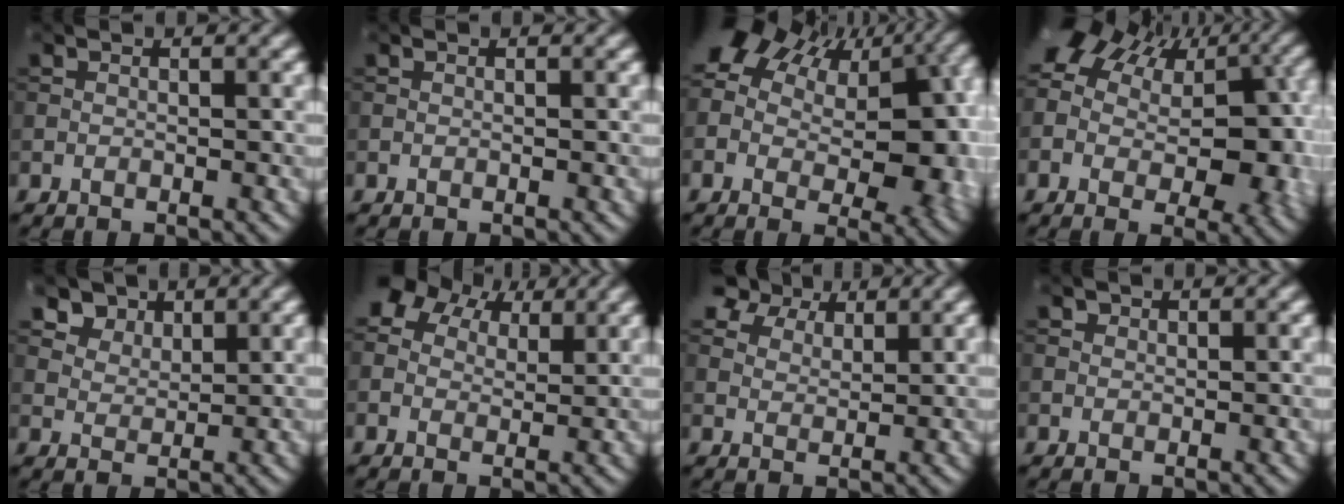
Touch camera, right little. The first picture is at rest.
{"total": 0.0}
{"total": 19.5, "force": [4.5, 12.1, 14.6], "torque": [-0.222, 0.013, 0.100]}
{"total": 17.9, "force": [4.0, 11.7, 12.9], "torque": [-0.207, 0.020, 0.079]}
{"total": 4.2, "force": [3.1, 2.6, 1.4], "torque": [-0.045, -0.018, 0.075]}
{"total": 5.2, "force": [3.4, 3.2, 2.3], "torque": [-0.047, 0.009, 0.048]}
{"total": 7.3, "force": [5.6, 3.5, 3.0], "torque": [-0.072, 0.003, 0.097]}
{"total": 0.7, "force": [0.5, 0.4, 0.1], "torque": [-0.001, 0.000, 0.009]}